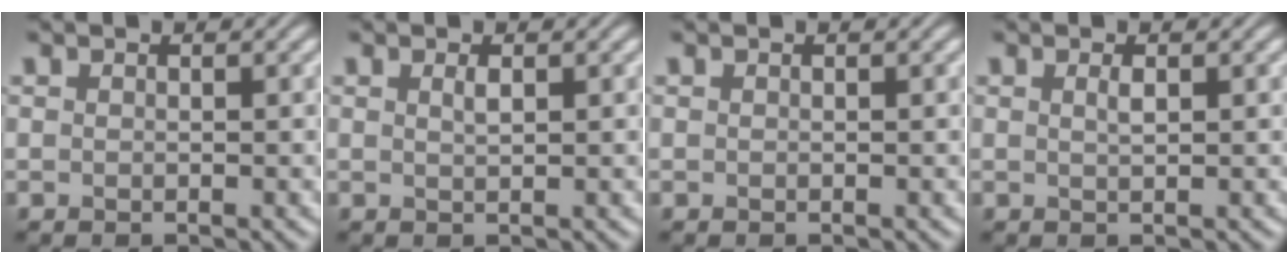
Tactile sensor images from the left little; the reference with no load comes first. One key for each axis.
{"total": 0.8, "fx": 0.4, "fy": 0.2, "fz": 0.7, "tx": -0.013, "ty": 0.001, "tz": 0.008}
{"total": 0.0}
{"total": 0.9, "fx": 0.3, "fy": 0.2, "fz": 0.8, "tx": -0.014, "ty": 0.002, "tz": 0.007}